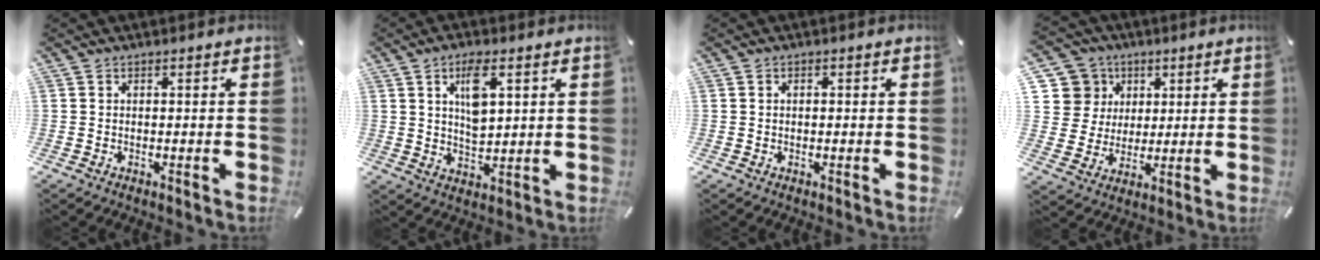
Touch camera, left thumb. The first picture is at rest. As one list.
[{"total": 7.9, "force": [3.4, 3.4, 6.2], "torque": [-0.108, -0.007, 0.056]}, {"total": 0.5, "force": [0.0, 0.4, 0.3], "torque": [-0.008, 0.002, -0.001]}, {"total": 10.7, "force": [4.0, 9.8, 1.3], "torque": [-0.044, -0.024, 0.082]}]